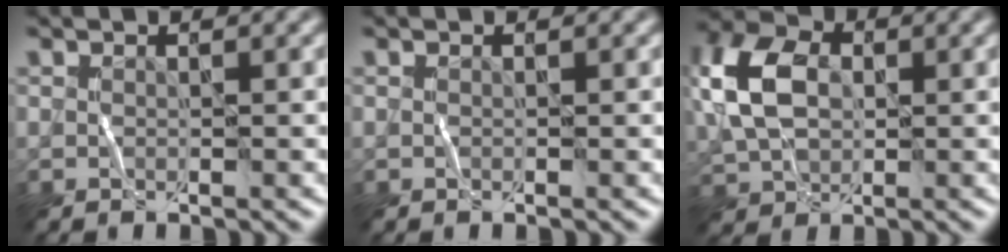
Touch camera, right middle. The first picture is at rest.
{"total": 0.0}
{"total": 8.5, "force": [0.9, 6.0, 5.9], "torque": [-0.152, 0.021, 0.003]}